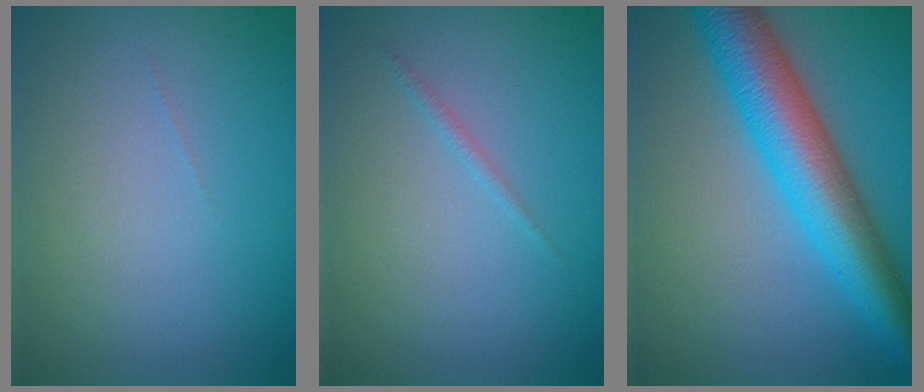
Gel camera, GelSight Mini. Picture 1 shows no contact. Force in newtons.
{"total": 0.6, "press": 0.6, "slide": 0.1}
{"total": 8.7, "press": 8.7, "slide": 0.0}